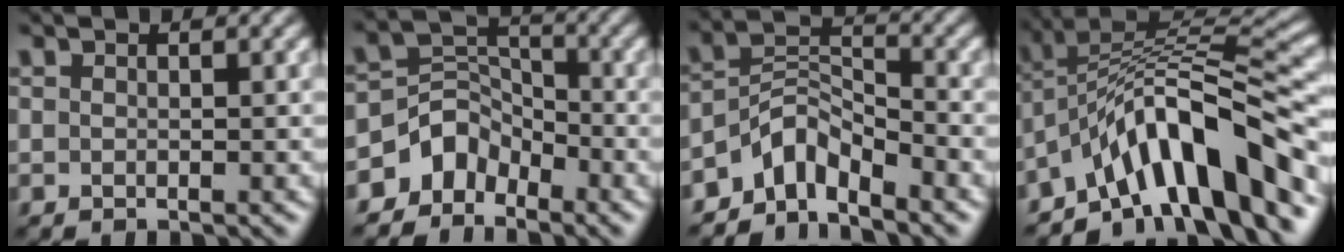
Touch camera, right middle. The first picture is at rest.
{"total": 4.1, "force": [-3.1, 2.6, 0.9], "torque": [-0.008, 0.007, -0.066]}
{"total": 4.5, "force": [-3.6, 1.8, 2.0], "torque": [-0.027, 0.007, -0.081]}
{"total": 11.2, "force": [-6.1, 3.2, 8.8], "torque": [-0.119, 0.023, -0.112]}